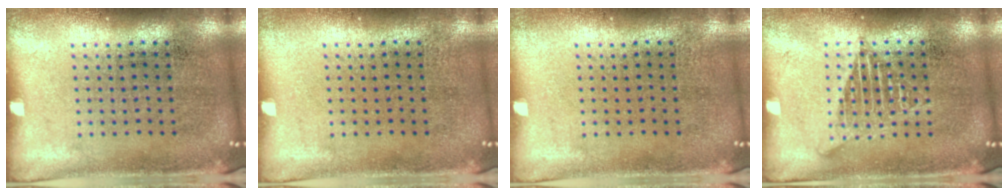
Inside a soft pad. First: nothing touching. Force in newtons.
{"total": 0.0}
{"total": 0.0}
{"total": 2.1, "press": 2.1, "slide": 0.3}